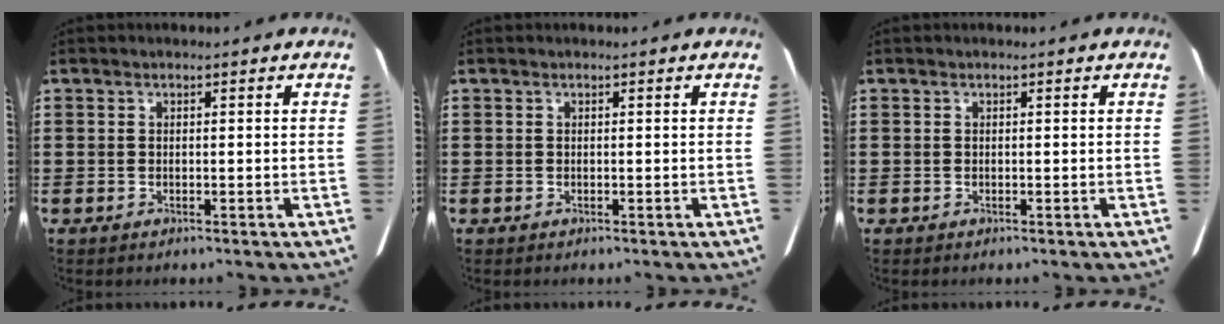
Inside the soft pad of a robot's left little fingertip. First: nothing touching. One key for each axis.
{"total": 0.0}
{"total": 0.0}